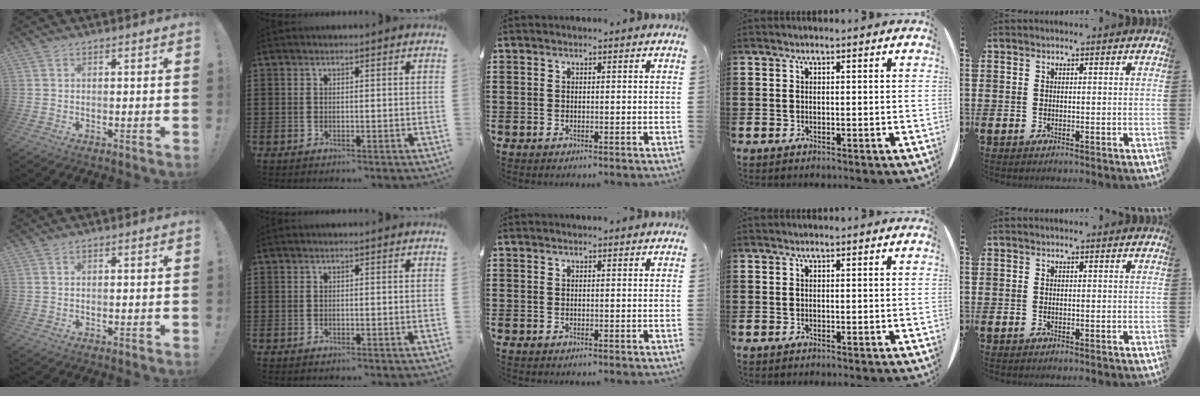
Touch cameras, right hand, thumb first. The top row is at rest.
{}